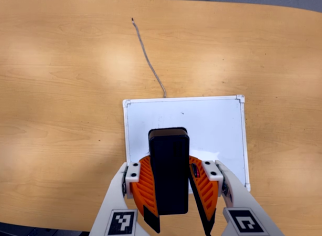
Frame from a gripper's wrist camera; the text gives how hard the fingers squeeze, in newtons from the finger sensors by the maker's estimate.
{"total": 10.6, "left": 10.3, "right": 10.8}